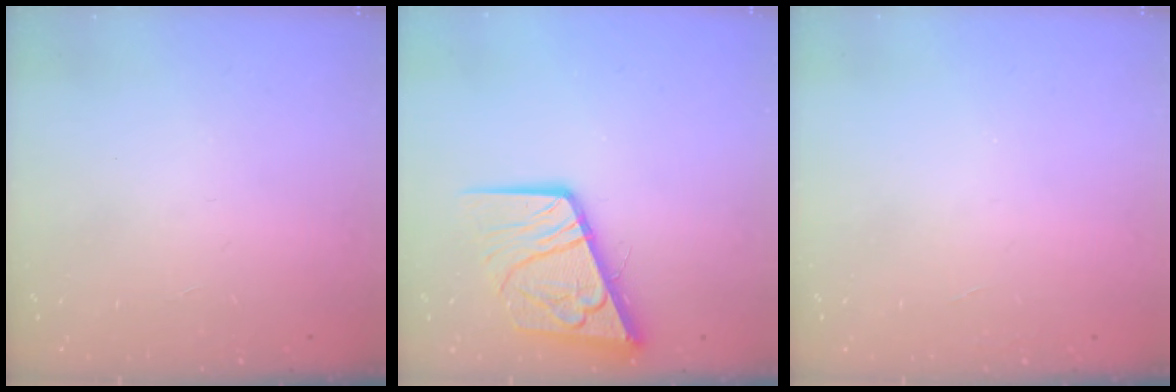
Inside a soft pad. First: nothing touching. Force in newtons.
{"total": 15.8, "press": 15.6, "slide": 2.0}
{"total": 0.0}